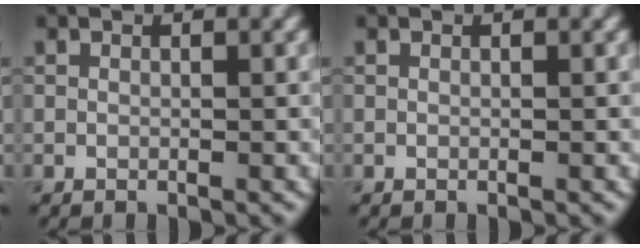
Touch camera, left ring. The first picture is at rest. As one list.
[{"total": 0.0}]